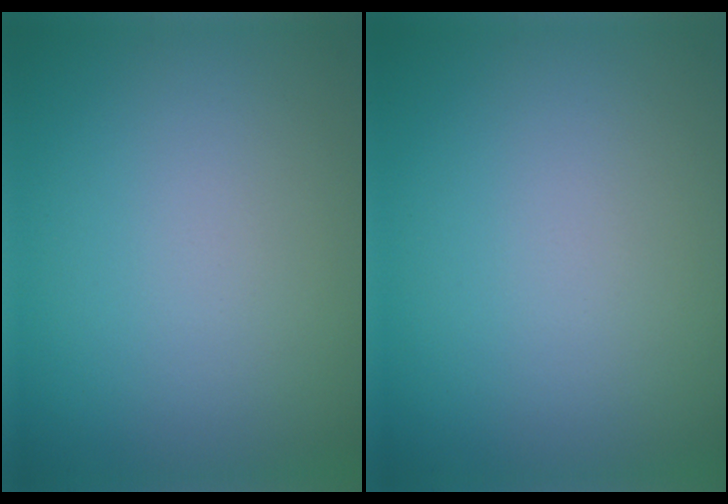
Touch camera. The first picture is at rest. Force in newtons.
{"total": 0.0}